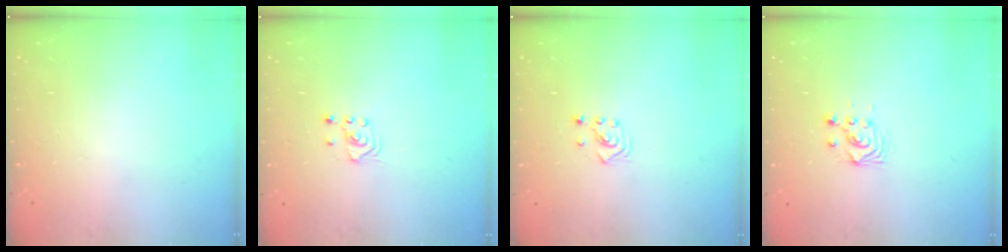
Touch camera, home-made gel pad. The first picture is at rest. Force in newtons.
{"total": 2.1, "press": 2.1, "slide": 0.2}
{"total": 2.2, "press": 2.2, "slide": 0.2}
{"total": 4.2, "press": 4.2, "slide": 0.4}